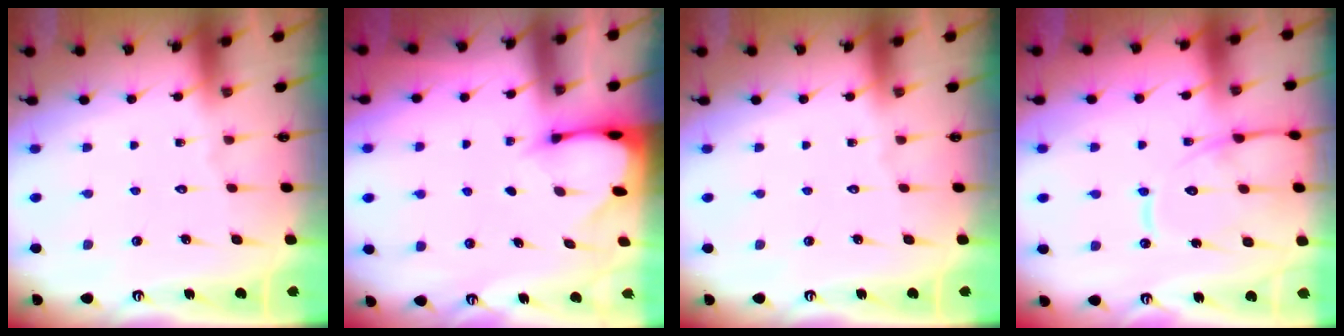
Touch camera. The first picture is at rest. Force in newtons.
{"total": 2.4, "press": 2.4, "slide": 0.1}
{"total": 0.0}
{"total": 13.3, "press": 13.2, "slide": 1.0}